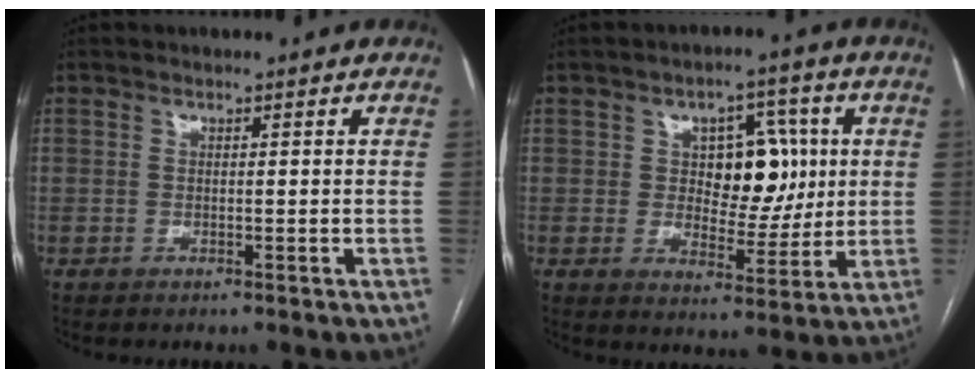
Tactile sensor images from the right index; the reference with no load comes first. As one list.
[{"total": 10.3, "force": [2.0, 6.1, 8.1], "torque": [-0.109, 0.019, 0.038]}]